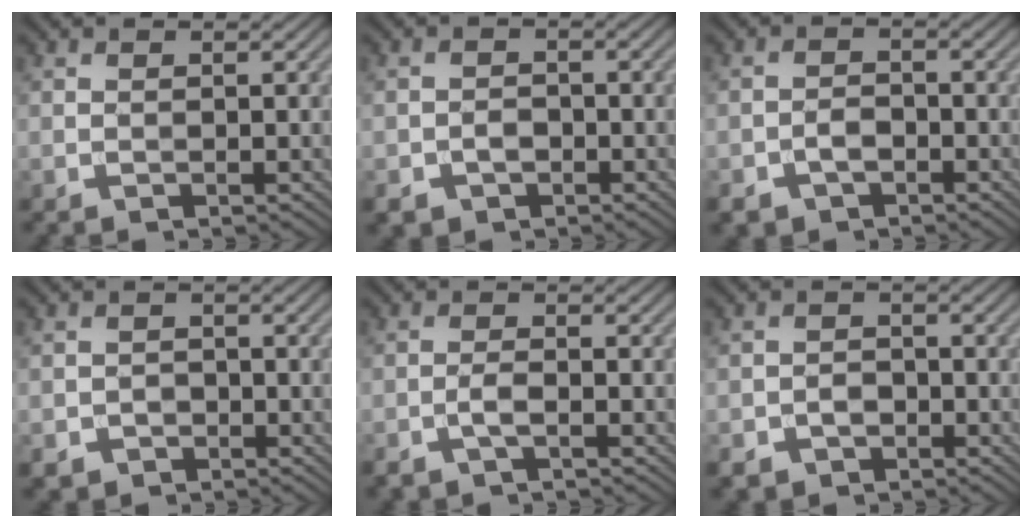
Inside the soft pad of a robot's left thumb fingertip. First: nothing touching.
{"total": 3.0, "force": [-1.6, 2.2, 1.4], "torque": [-0.025, -0.003, -0.033]}
{"total": 3.4, "force": [-2.0, 2.1, 1.7], "torque": [-0.033, -0.002, -0.042]}
{"total": 2.3, "force": [-1.3, 1.8, 0.6], "torque": [-0.008, -0.005, -0.028]}
{"total": 2.4, "force": [-1.3, 0.8, 1.9], "torque": [-0.045, 0.001, -0.031]}
{"total": 3.3, "force": [-1.9, 2.4, 1.2], "torque": [-0.019, -0.001, -0.040]}